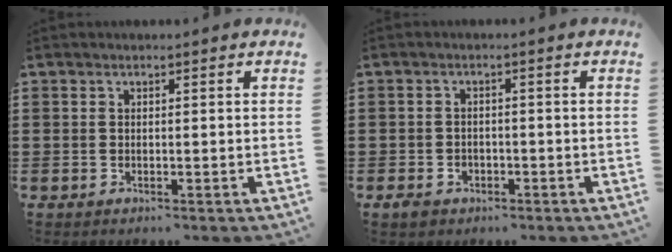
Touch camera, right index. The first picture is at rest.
{"total": 1.9, "force": [-1.3, 1.3, 0.5], "torque": [-0.013, 0.003, -0.029]}